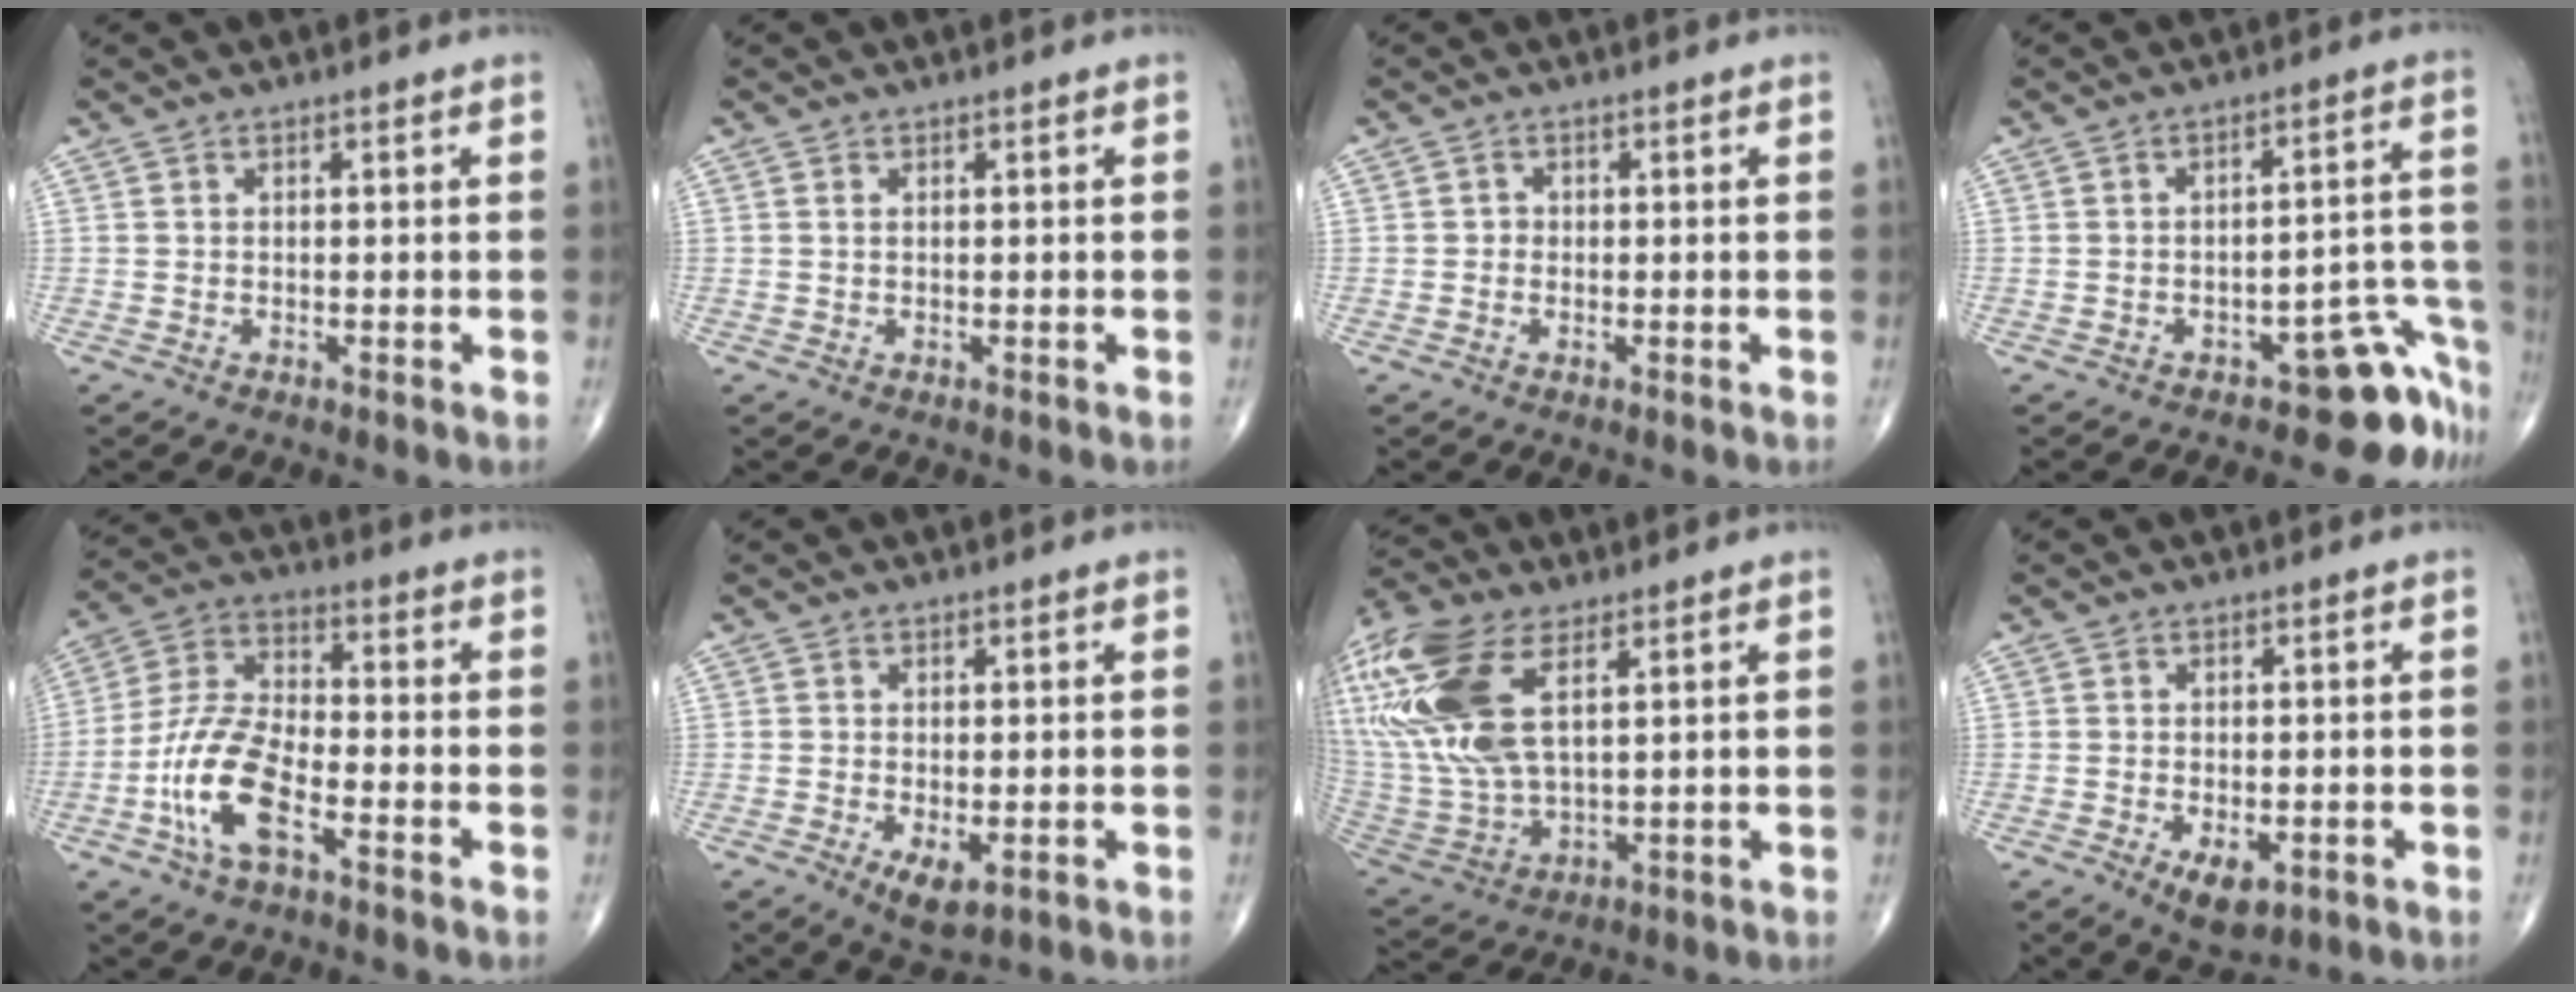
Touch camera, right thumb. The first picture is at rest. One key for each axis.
{"total": 0.5, "fx": 0.2, "fy": 0.3, "fz": 0.4, "tx": -0.011, "ty": 0.004, "tz": 0.005}
{"total": 0.9, "fx": -0.2, "fy": 0.8, "fz": 0.3, "tx": 0.002, "ty": 0.003, "tz": -0.006}
{"total": 8.7, "fx": -6.7, "fy": 3.6, "fz": 4.1, "tx": 0.011, "ty": 0.104, "tz": -0.094}
{"total": 12.3, "fx": -5.2, "fy": 4.8, "fz": 10.0, "tx": -0.213, "ty": 0.032, "tz": -0.104}
{"total": 4.1, "fx": -1.3, "fy": 1.8, "fz": 3.5, "tx": -0.059, "ty": -0.011, "tz": -0.016}
{"total": 22.2, "fx": 8.0, "fy": 10.6, "fz": 17.8, "tx": -0.420, "ty": -0.012, "tz": 0.158}
{"total": 5.1, "fx": -1.9, "fy": 2.6, "fz": 3.9, "tx": -0.059, "ty": -0.002, "tz": -0.020}